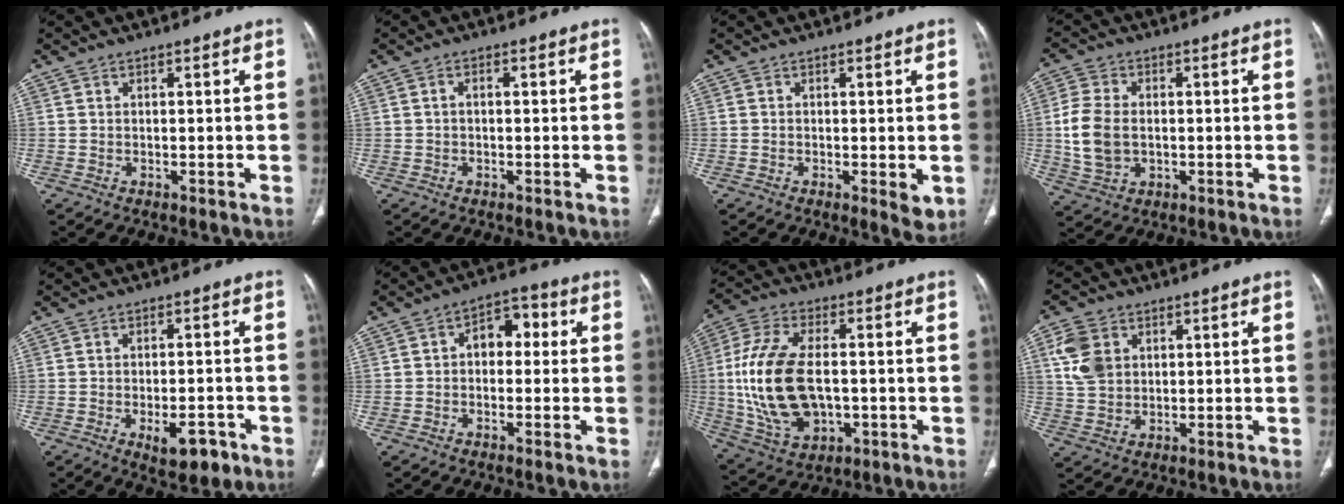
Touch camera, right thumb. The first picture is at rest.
{"total": 1.1, "force": [0.0, 0.6, 0.9], "torque": [-0.013, 0.006, -0.003]}
{"total": 3.2, "force": [-0.6, 1.3, 2.9], "torque": [-0.037, -0.009, -0.007]}
{"total": 9.3, "force": [-0.3, 6.5, 6.7], "torque": [-0.138, 0.003, -0.004]}
{"total": 7.1, "force": [-3.4, 3.3, 5.3], "torque": [-0.064, 0.013, -0.041]}
{"total": 6.8, "force": [0.5, 4.6, 4.9], "torque": [-0.044, 0.028, -0.004]}
{"total": 18.8, "force": [-0.6, 11.0, 15.3], "torque": [-0.309, 0.003, 0.002]}
{"total": 8.7, "force": [2.9, 6.4, 5.1], "torque": [-0.096, -0.005, 0.063]}